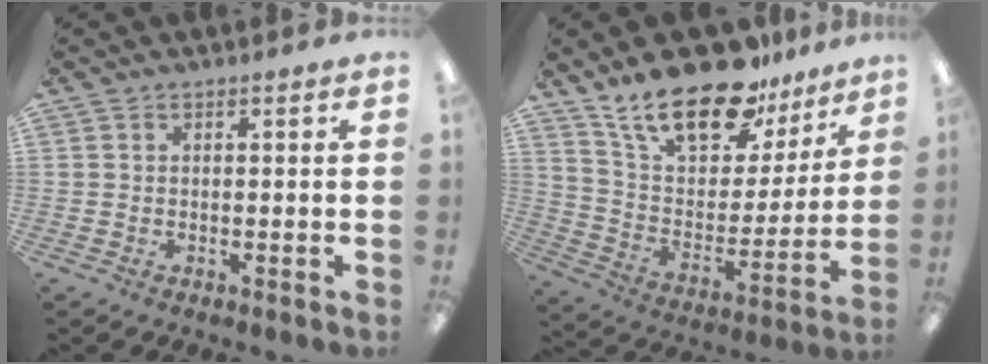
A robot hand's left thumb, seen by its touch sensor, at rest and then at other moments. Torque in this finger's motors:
{"motor_torque": [1.09, 1.10, 1.43, -1.34, 0.23]}